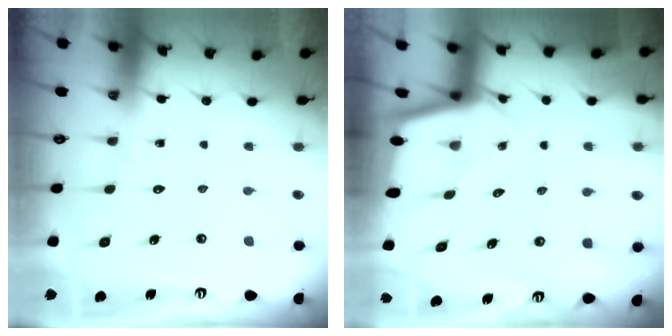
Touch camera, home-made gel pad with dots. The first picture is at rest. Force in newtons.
{"total": 2.0, "press": 2.0, "slide": 0.1}